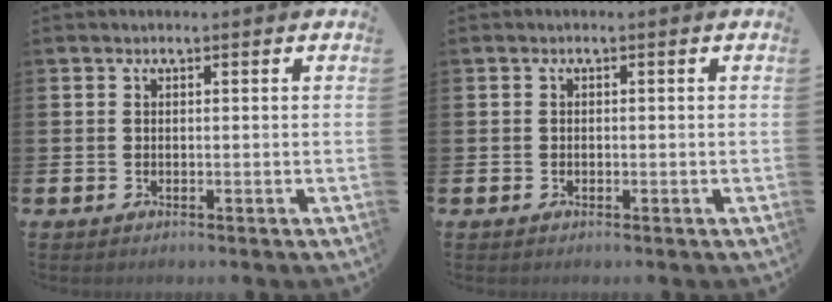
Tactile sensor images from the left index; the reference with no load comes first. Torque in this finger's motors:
{"motor_torque": [-0.13, -0.06, -0.02, -0.01]}